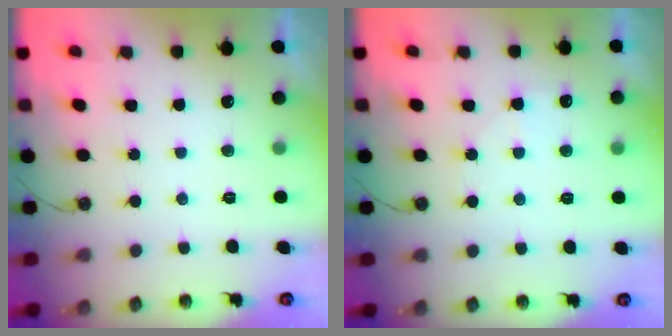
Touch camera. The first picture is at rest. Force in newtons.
{"total": 4.2, "press": 4.1, "slide": 0.5}